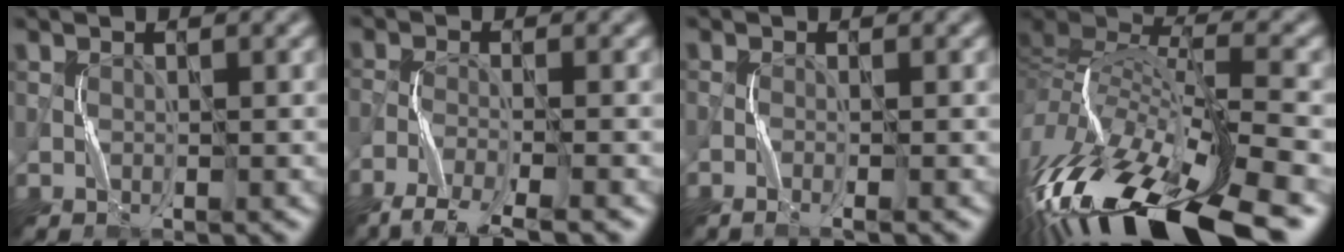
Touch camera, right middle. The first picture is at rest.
{"total": 4.3, "force": [-3.4, 0.7, 2.6], "torque": [-0.050, -0.007, -0.072]}
{"total": 1.2, "force": [-0.8, 0.1, 0.9], "torque": [-0.017, -0.002, -0.018]}
{"total": 15.9, "force": [-7.3, 5.8, 12.9], "torque": [-0.260, 0.008, -0.128]}